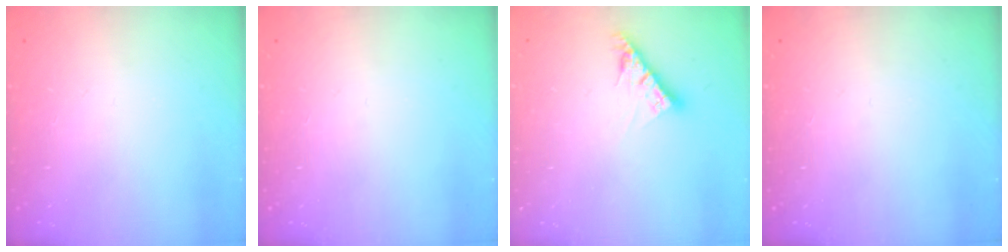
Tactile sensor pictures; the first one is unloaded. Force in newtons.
{"total": 0.0}
{"total": 7.8, "press": 7.7, "slide": 0.8}
{"total": 0.0}